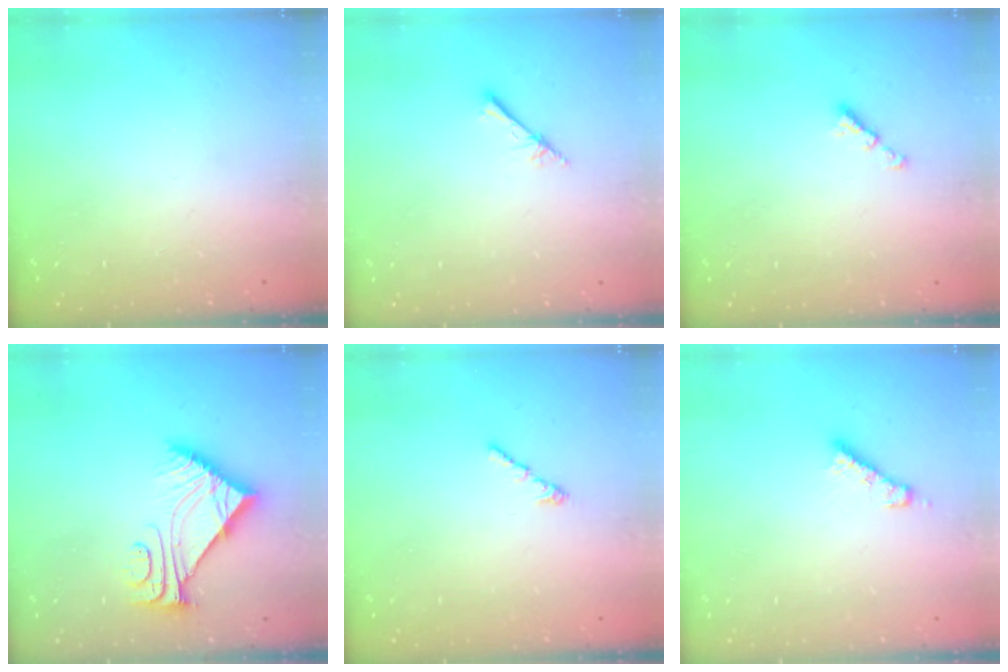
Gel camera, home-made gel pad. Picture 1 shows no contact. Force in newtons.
{"total": 2.6, "press": 2.6, "slide": 0.3}
{"total": 2.1, "press": 2.1, "slide": 0.4}
{"total": 8.9, "press": 8.9, "slide": 0.2}
{"total": 1.3, "press": 1.2, "slide": 0.6}
{"total": 4.0, "press": 4.0, "slide": 0.2}